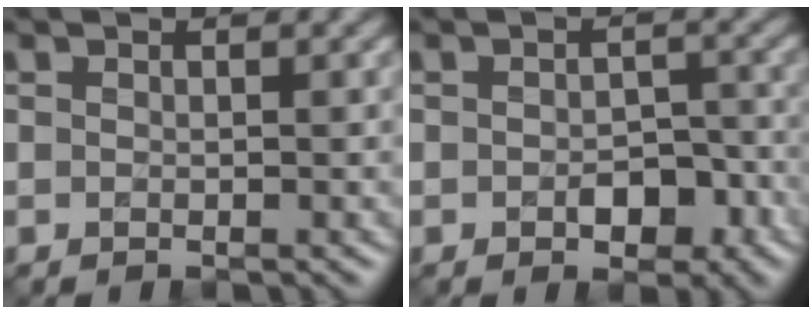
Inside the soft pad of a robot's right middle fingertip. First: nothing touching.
{"total": 3.2, "force": [-0.8, 2.1, 2.2], "torque": [-0.030, -0.002, -0.010]}